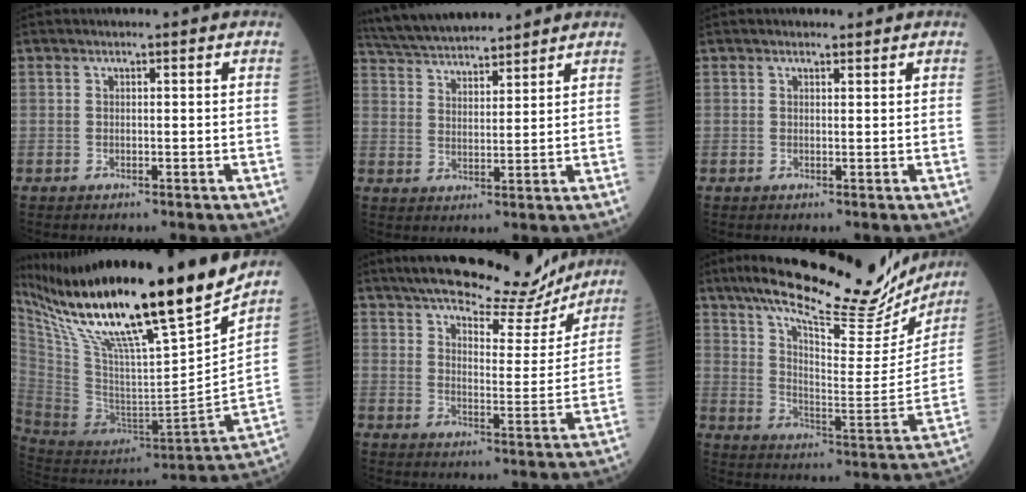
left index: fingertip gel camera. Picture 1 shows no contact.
{"total": 12.7, "force": [11.8, 1.9, 4.4], "torque": [-0.087, 0.033, 0.204]}
{"total": 0.7, "force": [0.7, 0.3, 0.0], "torque": [-0.008, -0.002, 0.010]}
{"total": 27.5, "force": [20.9, 0.7, 17.9], "torque": [-0.315, -0.024, 0.361]}
{"total": 18.6, "force": [16.5, 4.3, 7.6], "torque": [-0.106, -0.009, 0.222]}
{"total": 24.1, "force": [20.0, 5.1, 12.3], "torque": [-0.195, -0.005, 0.282]}